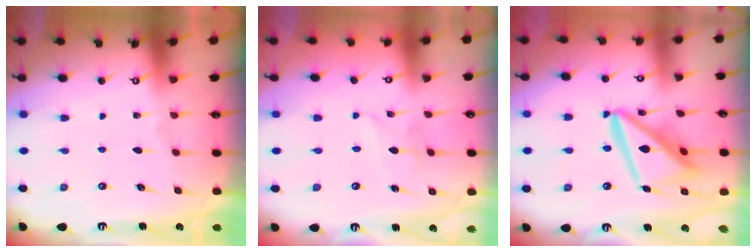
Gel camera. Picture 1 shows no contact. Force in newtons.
{"total": 2.5, "press": 2.5, "slide": 0.2}
{"total": 16.7, "press": 16.5, "slide": 1.9}